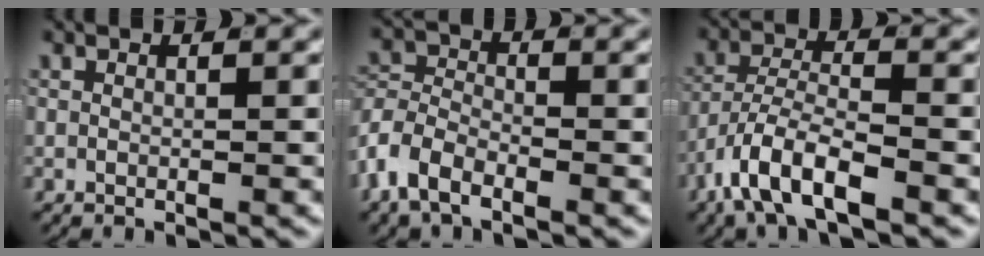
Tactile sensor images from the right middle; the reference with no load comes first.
{"total": 5.6, "force": [-1.9, 4.4, 2.9], "torque": [-0.079, -0.018, -0.037]}
{"total": 5.4, "force": [-3.3, 1.9, 3.8], "torque": [-0.077, -0.005, -0.060]}